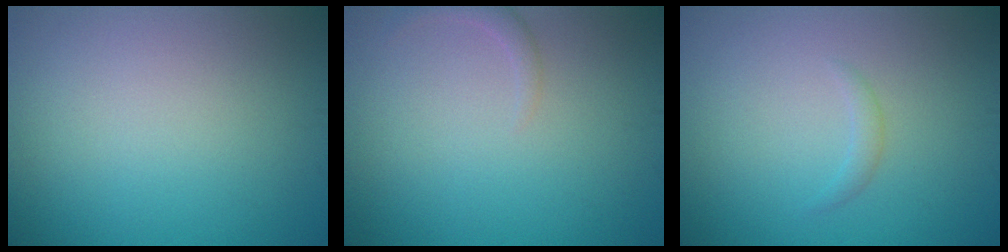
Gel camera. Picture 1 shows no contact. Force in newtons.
{"total": 1.2, "press": 1.2, "slide": 0.1}
{"total": 0.8, "press": 0.8, "slide": 0.1}